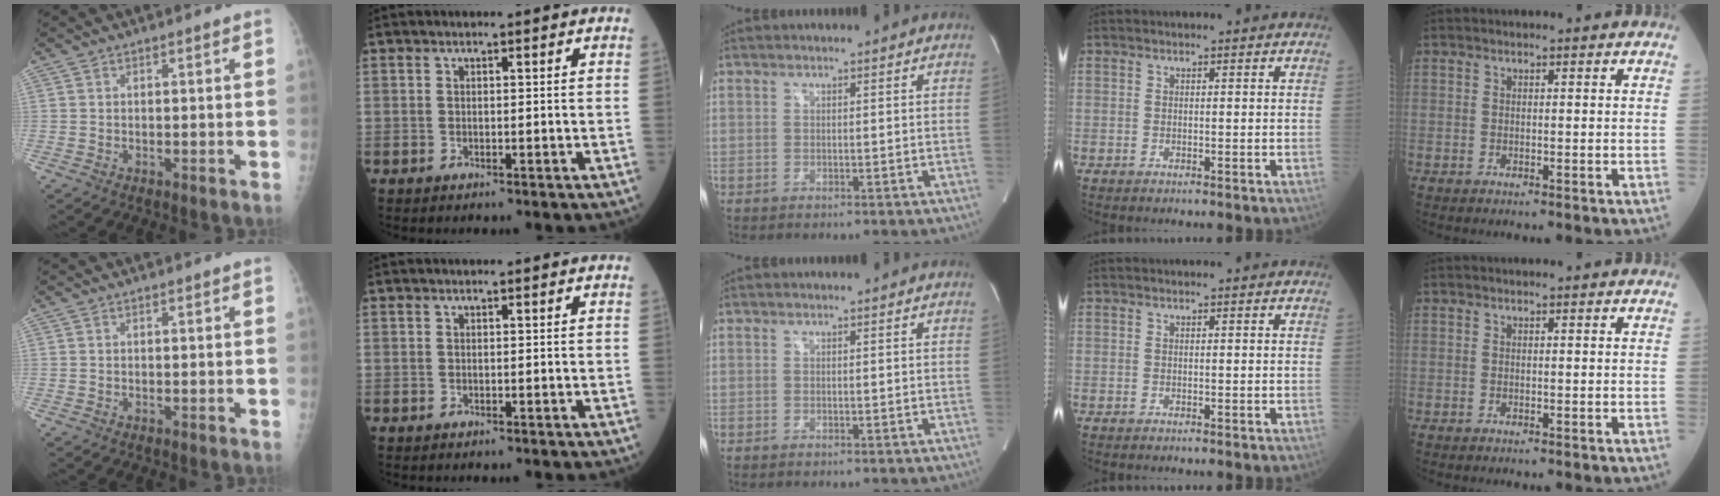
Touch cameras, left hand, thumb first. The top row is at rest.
{}